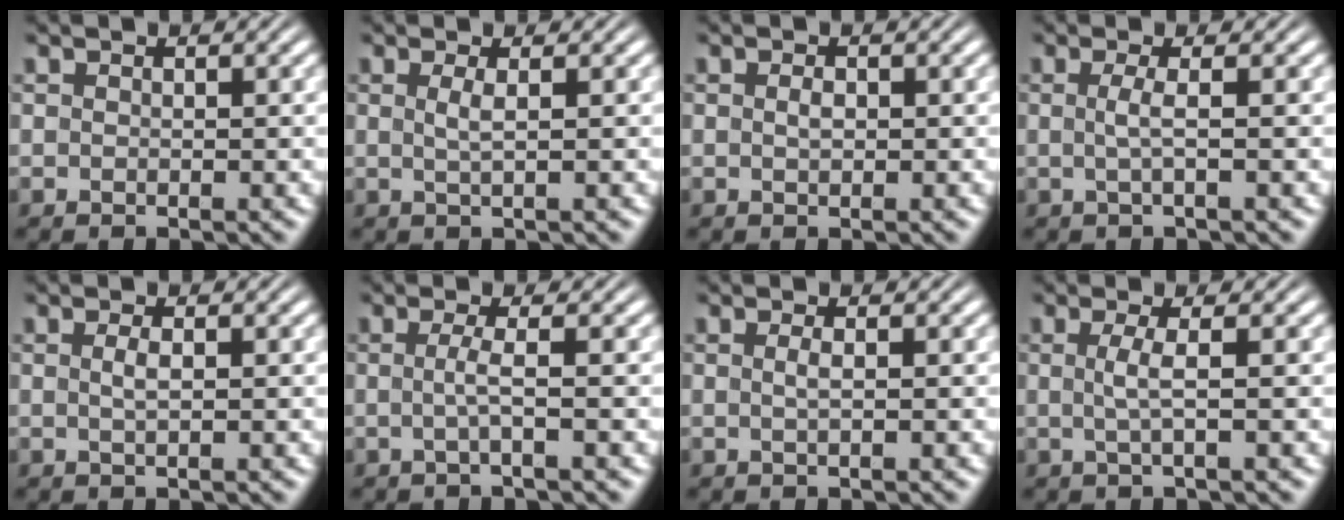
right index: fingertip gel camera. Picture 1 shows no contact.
{"total": 1.3, "force": [0.2, -0.3, 1.3], "torque": [-0.028, -0.010, 0.010]}
{"total": 0.7, "force": [-0.1, 0.3, 0.6], "torque": [-0.015, -0.006, 0.002]}
{"total": 1.7, "force": [-0.2, -0.3, 1.6], "torque": [-0.036, -0.003, 0.000]}
{"total": 1.0, "force": [-0.1, -0.1, 1.0], "torque": [-0.022, -0.007, 0.003]}
{"total": 1.7, "force": [-0.6, -0.6, 1.5], "torque": [-0.032, -0.003, -0.008]}
{"total": 0.8, "force": [-0.1, -0.2, 0.8], "torque": [-0.019, -0.007, 0.001]}
{"total": 1.9, "force": [0.0, -0.4, 1.9], "torque": [-0.039, -0.002, 0.004]}